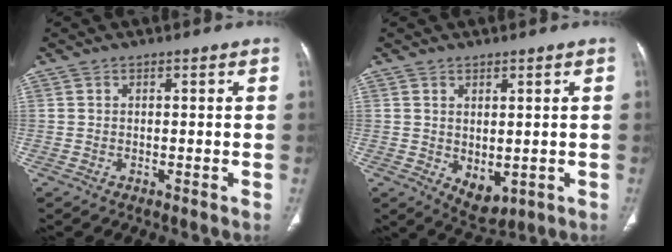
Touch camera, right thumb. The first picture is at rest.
{"total": 5.0, "force": [-0.4, 3.1, 3.9], "torque": [-0.049, -0.008, 0.016]}